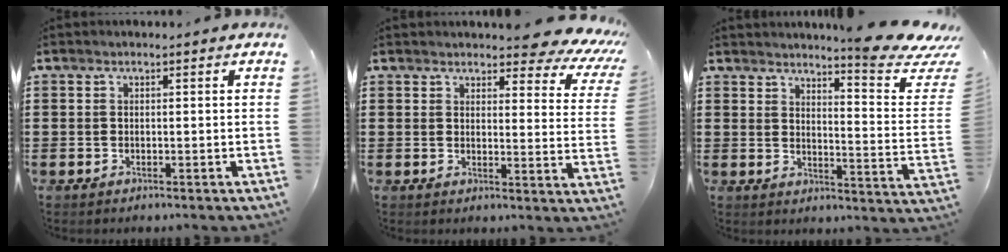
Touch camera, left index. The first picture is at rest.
{"total": 4.9, "force": [4.4, 0.9, 2.1], "torque": [-0.034, -0.025, 0.074]}
{"total": 8.2, "force": [6.7, 0.4, 4.6], "torque": [-0.068, -0.058, 0.107]}